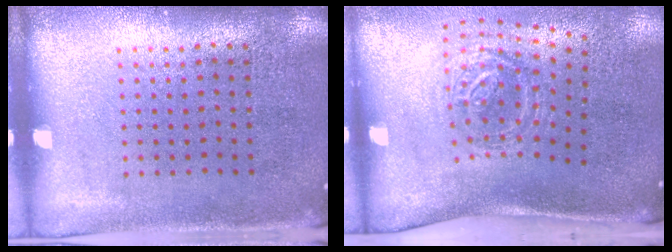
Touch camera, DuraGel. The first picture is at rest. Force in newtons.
{"total": 1.7, "press": 1.2, "slide": 1.2}